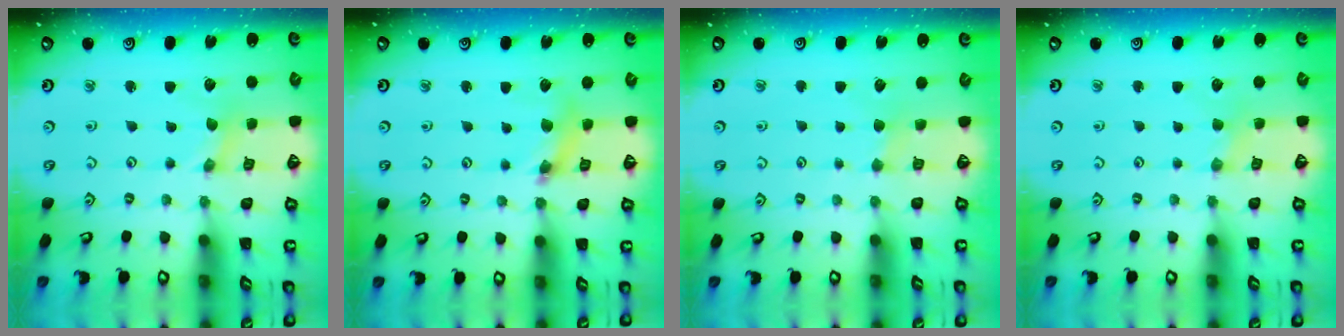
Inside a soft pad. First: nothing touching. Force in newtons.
{"total": 6.9, "press": 6.8, "slide": 0.8}
{"total": 2.0, "press": 2.0, "slide": 0.3}
{"total": 1.8, "press": 1.7, "slide": 0.4}